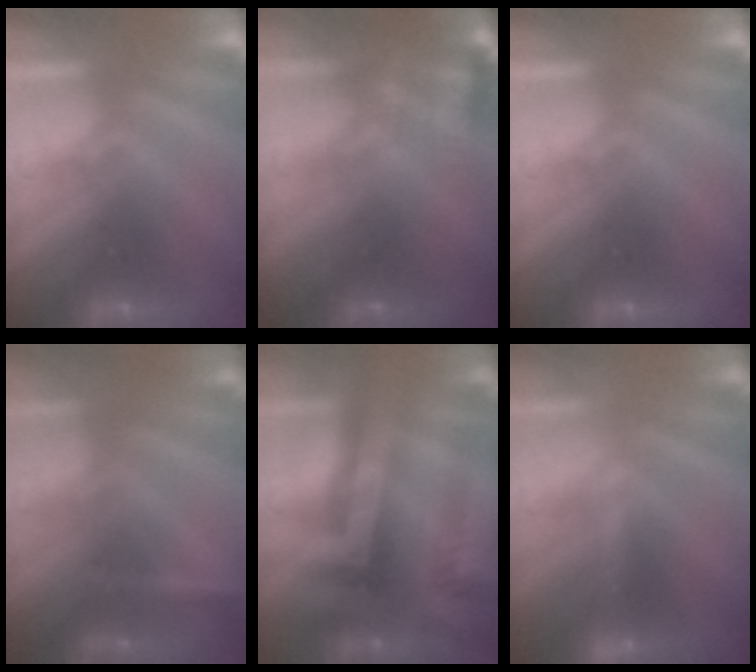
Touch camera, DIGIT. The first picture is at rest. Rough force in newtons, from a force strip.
{"total": 7.8}
{"total": 0.0}
{"total": 2.3}
{"total": 2.4}
{"total": 3.2}